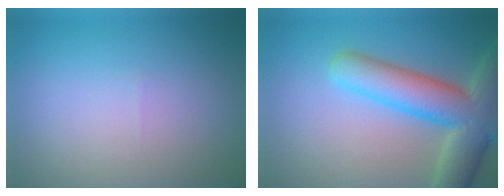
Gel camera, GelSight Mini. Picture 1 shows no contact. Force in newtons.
{"total": 8.8, "press": 8.8, "slide": 0.7}